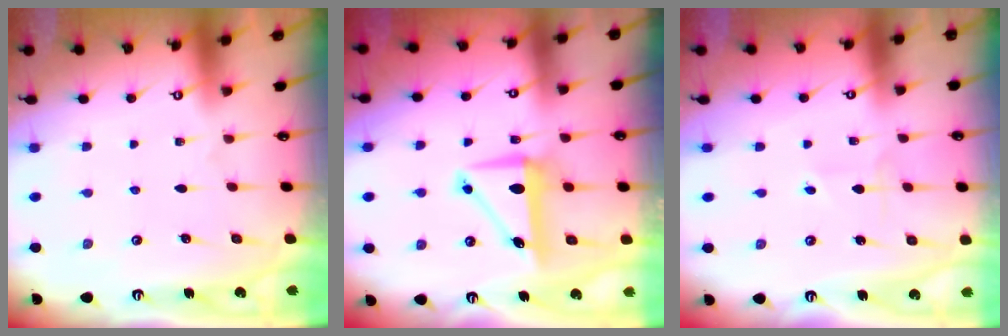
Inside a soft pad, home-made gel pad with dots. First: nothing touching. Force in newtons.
{"total": 8.4, "press": 8.0, "slide": 2.5}
{"total": 2.8, "press": 2.8, "slide": 0.3}